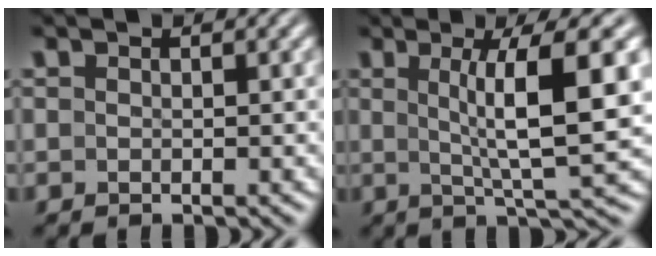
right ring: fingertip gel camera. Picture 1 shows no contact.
{"total": 6.9, "force": [1.3, 0.3, 6.7], "torque": [-0.093, -0.001, 0.025]}